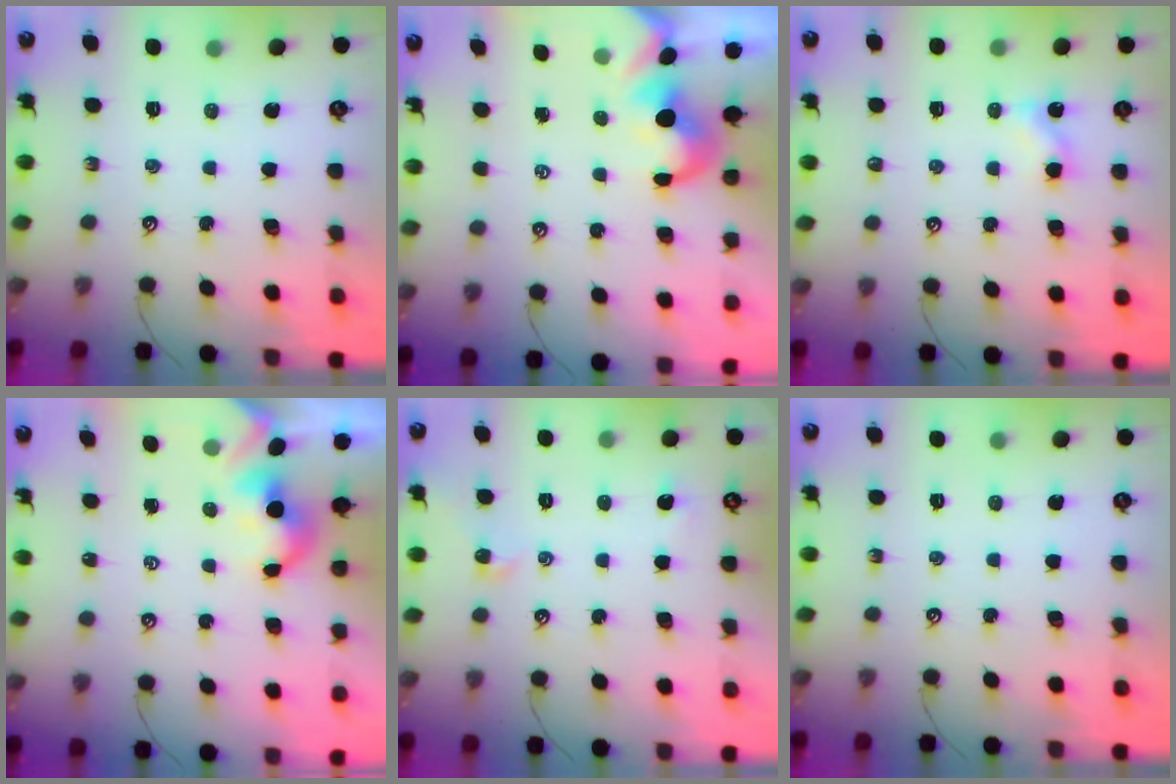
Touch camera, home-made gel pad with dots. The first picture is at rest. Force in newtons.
{"total": 1.4, "press": 1.0, "slide": 0.9}
{"total": 3.7, "press": 3.7, "slide": 0.5}
{"total": 2.0, "press": 2.0, "slide": 0.3}
{"total": 1.5, "press": 1.4, "slide": 0.5}
{"total": 0.0}